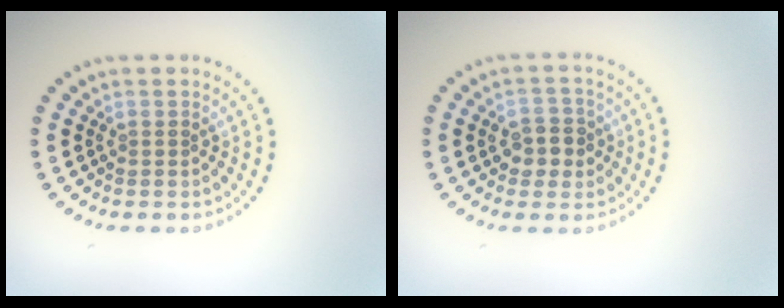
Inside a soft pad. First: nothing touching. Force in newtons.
{"total": 2.8, "press": 2.8, "slide": 0.4}